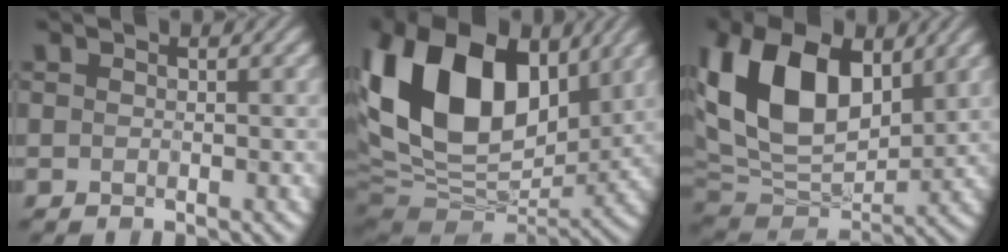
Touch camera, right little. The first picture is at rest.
{"total": 17.7, "force": [4.4, 11.0, 13.2], "torque": [-0.263, 0.031, 0.061]}
{"total": 13.5, "force": [3.4, 8.3, 10.1], "torque": [-0.215, 0.008, 0.058]}